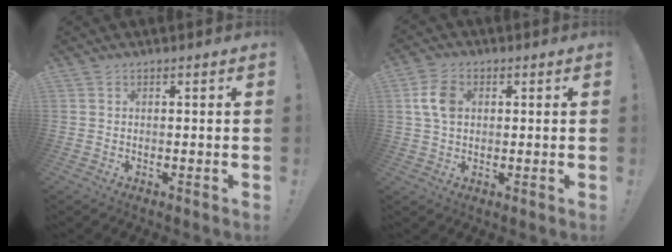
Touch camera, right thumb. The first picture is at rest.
{"total": 7.8, "force": [1.4, 5.5, 5.3], "torque": [-0.100, 0.005, 0.027]}